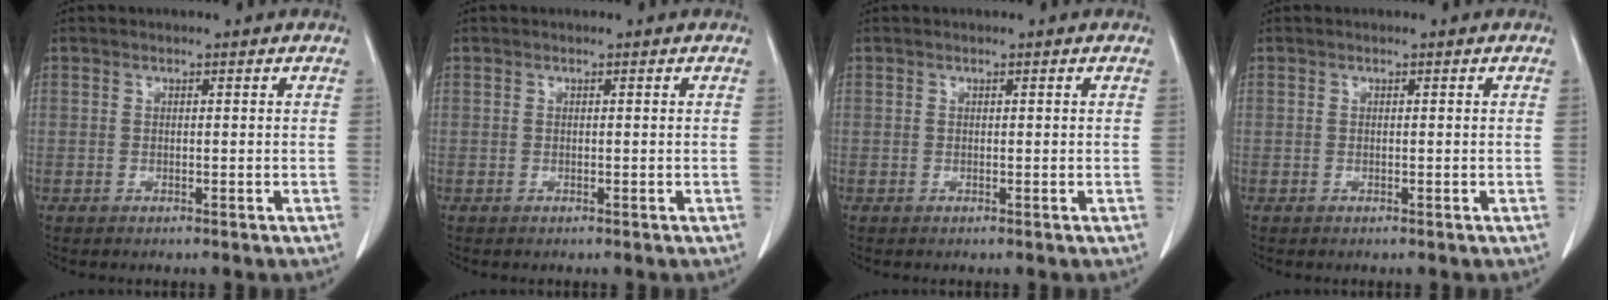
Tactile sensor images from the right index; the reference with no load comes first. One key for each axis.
{"total": 0.0}
{"total": 0.0}
{"total": 0.0}